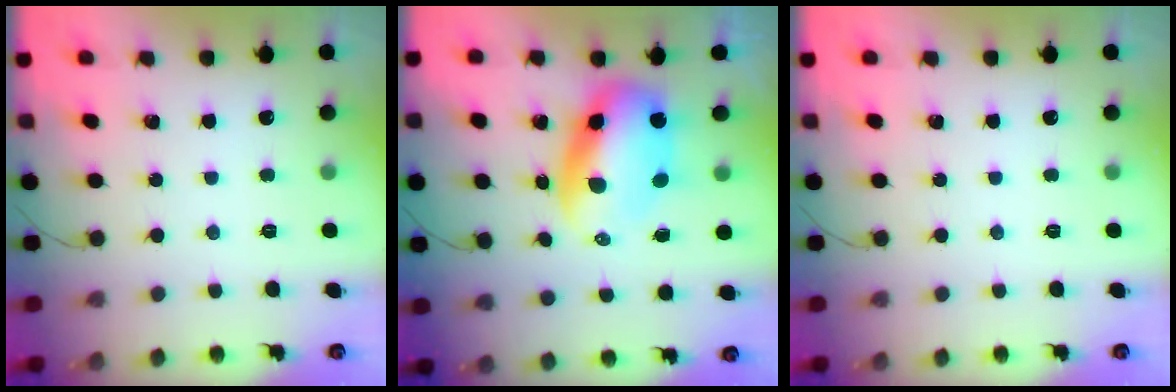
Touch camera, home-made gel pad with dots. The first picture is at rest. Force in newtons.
{"total": 9.6, "press": 9.3, "slide": 2.3}
{"total": 0.0}